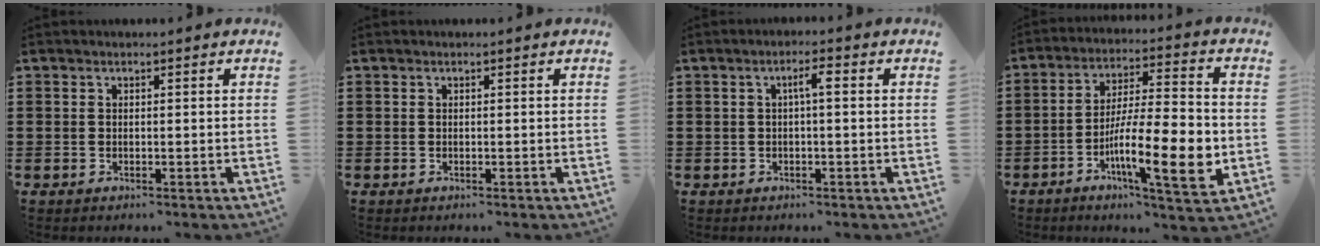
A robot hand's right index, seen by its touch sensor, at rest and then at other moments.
{"total": 0.0}
{"total": 2.5, "force": [0.2, 0.4, 2.4], "torque": [-0.047, 0.006, 0.000]}
{"total": 14.6, "force": [-4.1, 3.1, 13.6], "torque": [-0.242, -0.009, -0.074]}